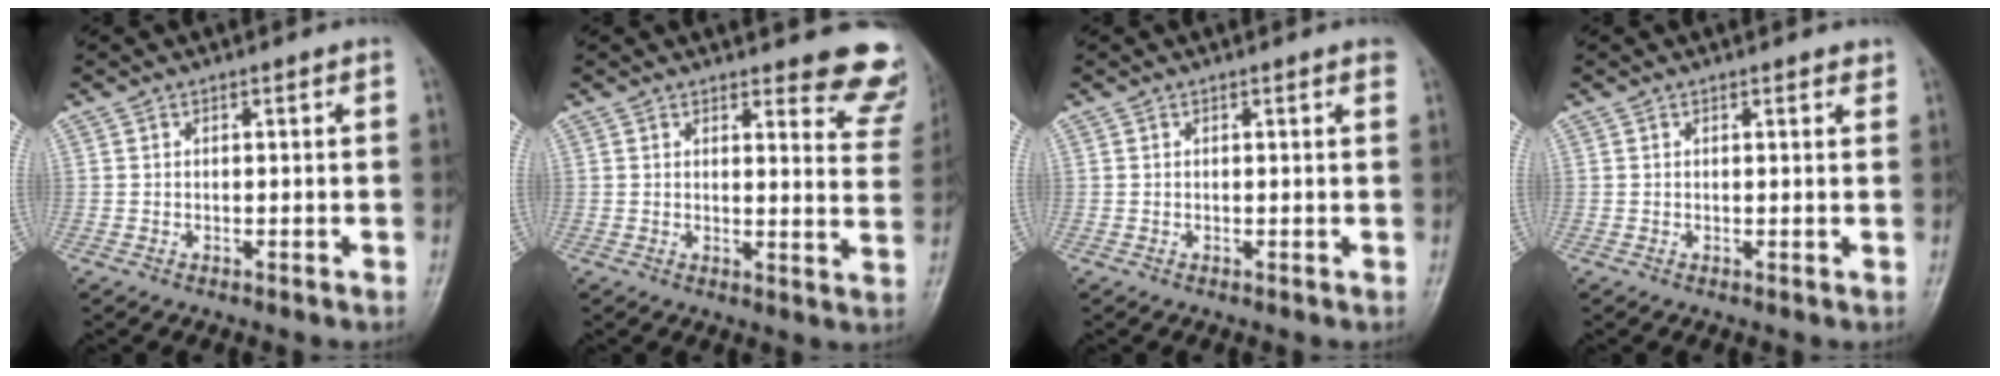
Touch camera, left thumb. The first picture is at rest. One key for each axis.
{"total": 10.4, "fx": 9.4, "fy": 2.9, "fz": 3.4, "tx": 0.005, "ty": -0.075, "tz": 0.078}
{"total": 0.8, "fx": 0.6, "fy": 0.1, "fz": 0.6, "tx": -0.005, "ty": 0.001, "tz": 0.004}
{"total": 1.5, "fx": 1.1, "fy": 0.5, "fz": 0.8, "tx": -0.006, "ty": -0.003, "tz": 0.011}